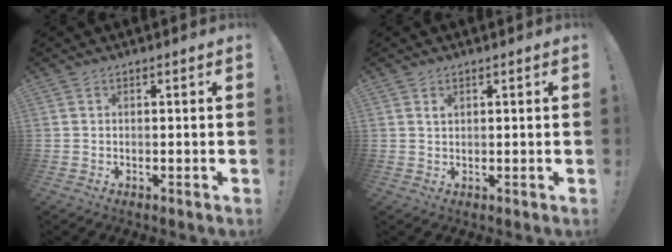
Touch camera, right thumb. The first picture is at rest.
{"total": 1.2, "force": [0.7, 0.7, 0.6], "torque": [0.003, -0.006, 0.011]}